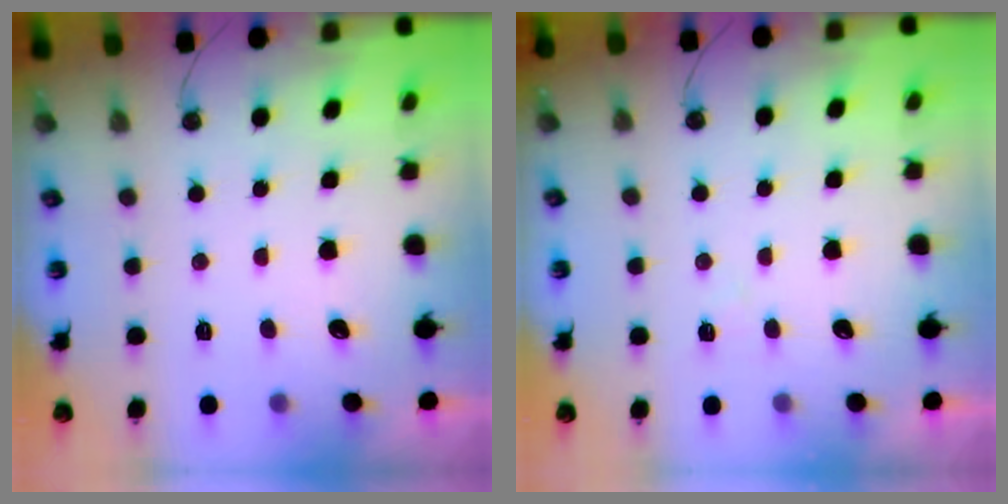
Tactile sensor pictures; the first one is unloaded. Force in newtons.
{"total": 5.2, "press": 5.1, "slide": 0.7}